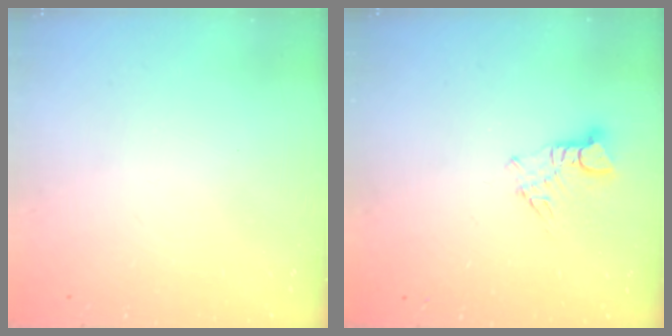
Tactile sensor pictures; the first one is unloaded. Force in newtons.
{"total": 3.8, "press": 3.8, "slide": 0.3}